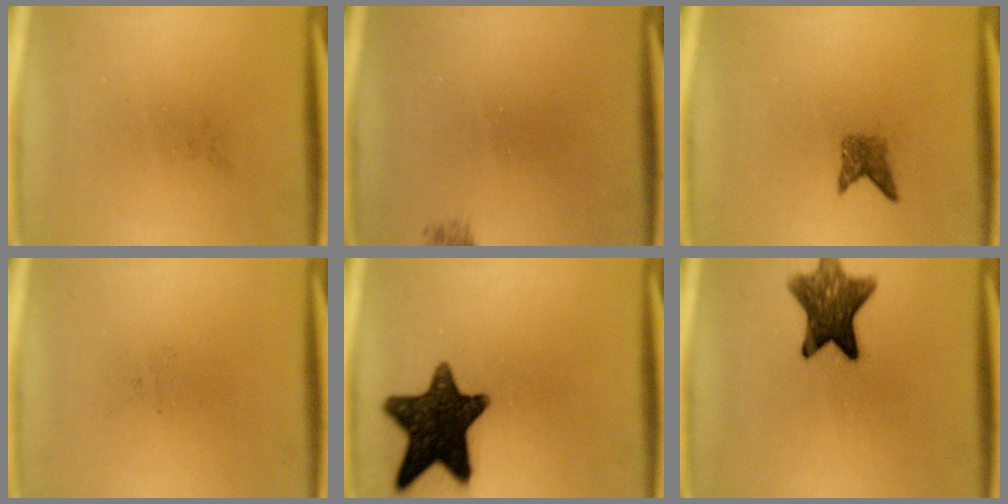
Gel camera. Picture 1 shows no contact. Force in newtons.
{"total": 0.7}
{"total": 2.1}
{"total": 0.0}
{"total": 15.7}
{"total": 10.0}